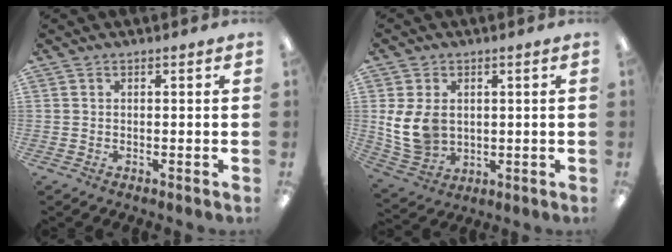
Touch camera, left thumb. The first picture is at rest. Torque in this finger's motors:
{"motor_torque": [-0.21, 0.77, 0.63, -0.58, 0.08]}